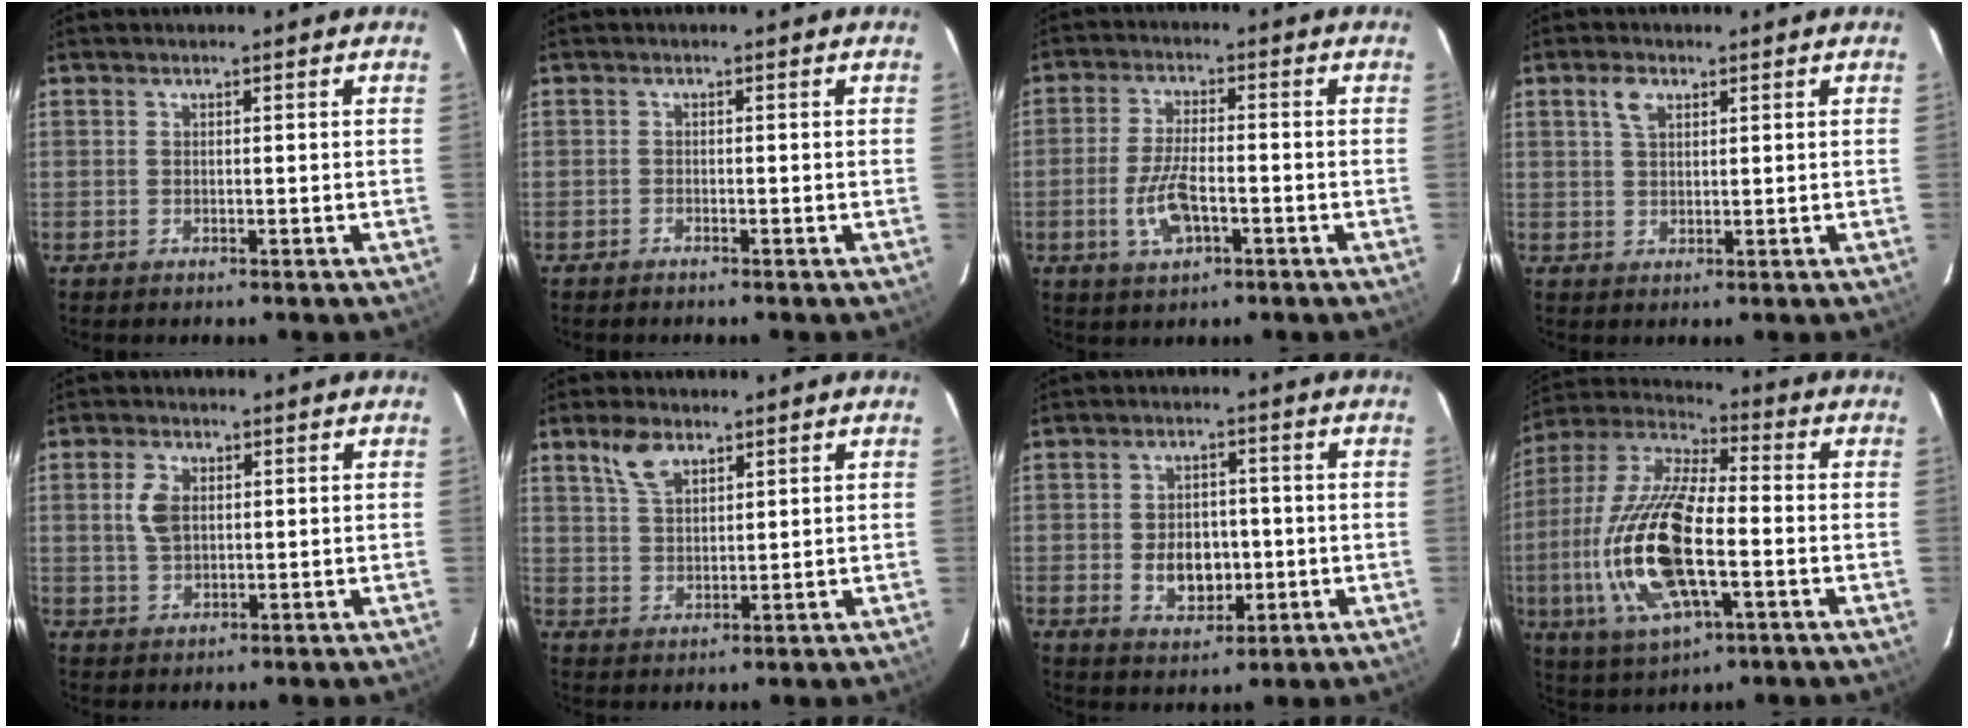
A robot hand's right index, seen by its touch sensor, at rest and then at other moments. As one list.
[{"total": 0.6, "force": [-0.6, 0.1, 0.0], "torque": [-0.006, 0.001, -0.014]}, {"total": 7.9, "force": [-2.7, 3.3, 6.6], "torque": [-0.141, -0.003, -0.049]}, {"total": 3.2, "force": [1.6, 1.9, 2.1], "torque": [-0.040, 0.007, 0.030]}, {"total": 4.8, "force": [1.0, 3.1, 3.6], "torque": [-0.073, 0.006, 0.021]}, {"total": 5.7, "force": [3.6, 2.9, 3.4], "torque": [-0.065, 0.011, 0.073]}, {"total": 6.9, "force": [-1.0, 5.3, 4.3], "torque": [-0.082, 0.002, -0.004]}, {"total": 20.8, "force": [-4.4, 8.0, 18.7], "torque": [-0.397, -0.010, -0.084]}]